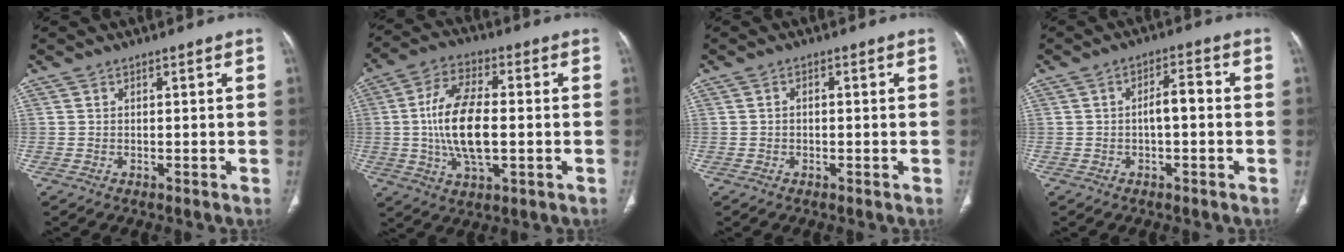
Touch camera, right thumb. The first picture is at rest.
{"total": 14.5, "force": [-0.7, 6.6, 12.9], "torque": [-0.246, 0.008, -0.014]}
{"total": 1.0, "force": [-0.1, 0.7, 0.7], "torque": [-0.009, 0.004, -0.004]}
{"total": 4.2, "force": [-0.5, 1.7, 3.8], "torque": [-0.059, 0.019, -0.012]}